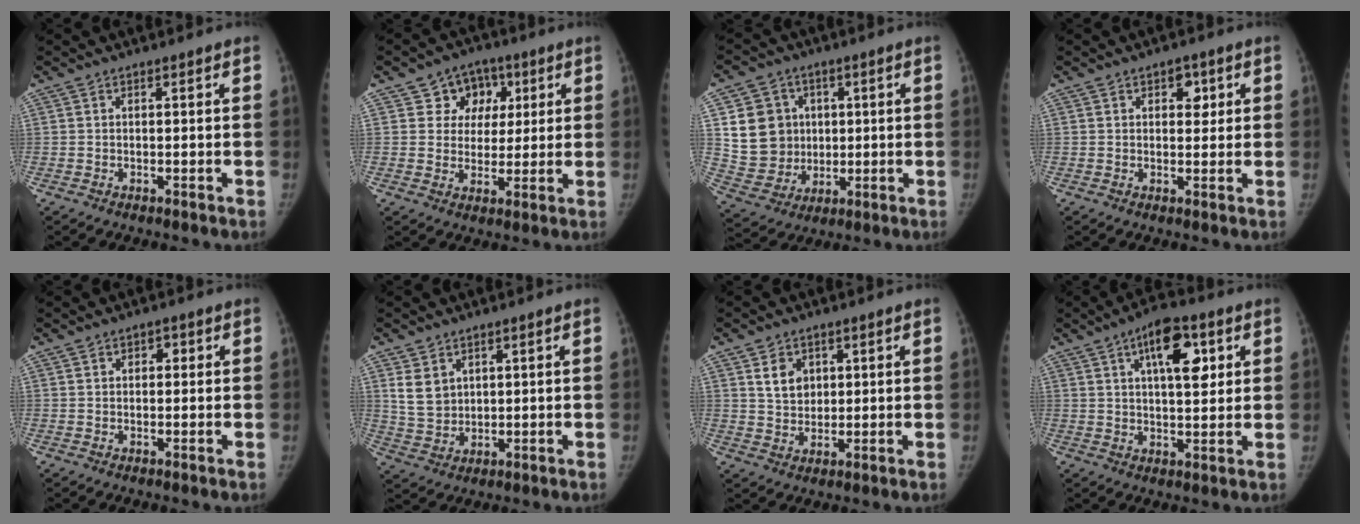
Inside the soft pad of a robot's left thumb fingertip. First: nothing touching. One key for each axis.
{"total": 8.4, "fx": 3.3, "fy": 7.3, "fz": 2.4, "tx": 0.009, "ty": -0.004, "tz": 0.049}
{"total": 13.2, "fx": 2.6, "fy": 11.9, "fz": 5.1, "tx": -0.064, "ty": -0.005, "tz": 0.062}
{"total": 3.5, "fx": 1.4, "fy": 2.4, "fz": 2.1, "tx": -0.004, "ty": -0.004, "tz": 0.016}
{"total": 2.0, "fx": 0.6, "fy": 1.5, "fz": 1.1, "tx": -0.002, "ty": 0.002, "tz": 0.004}
{"total": 5.9, "fx": 2.5, "fy": 4.5, "fz": 2.9, "tx": -0.041, "ty": -0.015, "tz": 0.062}
{"total": 5.5, "fx": 2.2, "fy": 4.3, "fz": 2.7, "tx": -0.023, "ty": -0.015, "tz": 0.044}
{"total": 11.2, "fx": 4.4, "fy": 4.9, "fz": 9.0, "tx": -0.113, "ty": -0.010, "tz": 0.064}